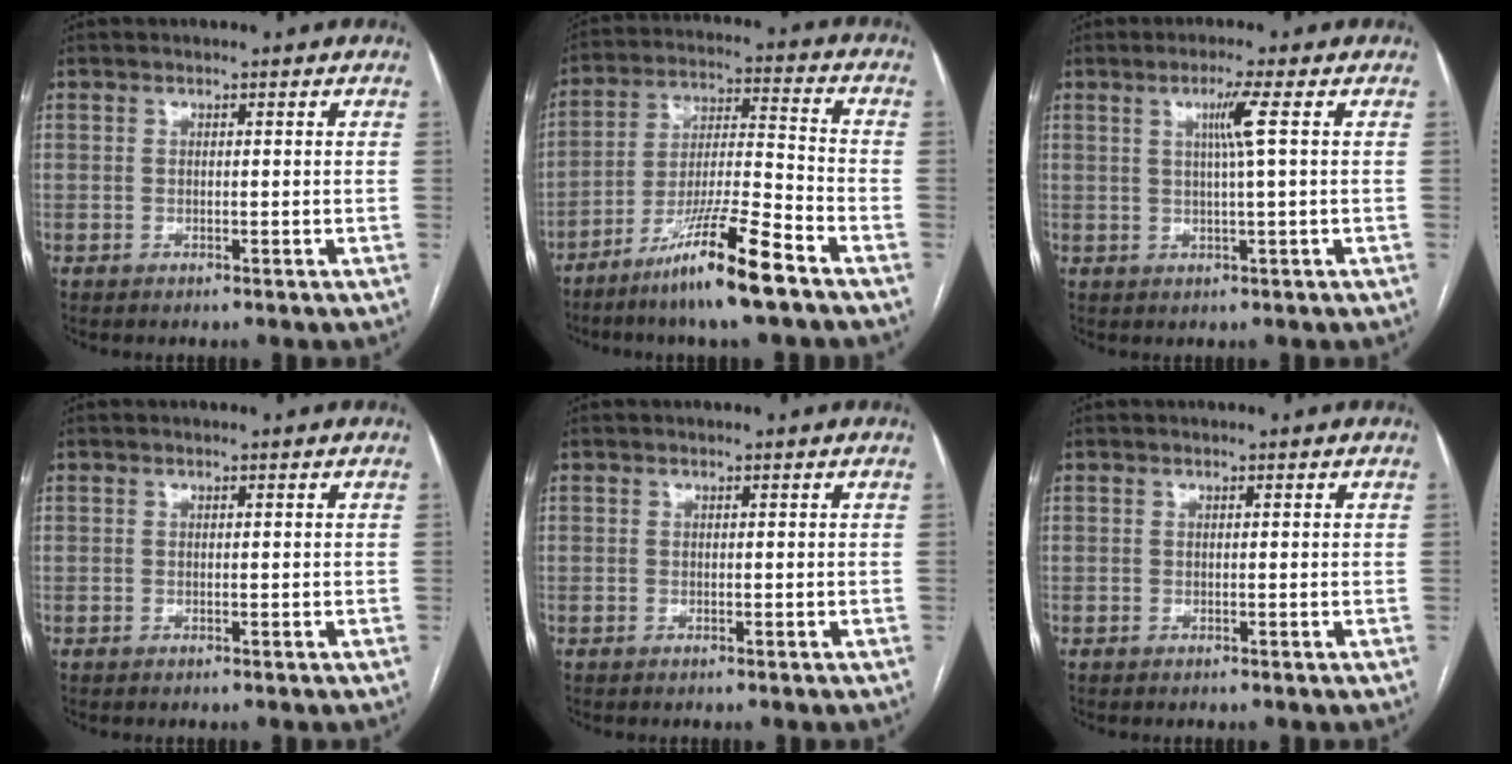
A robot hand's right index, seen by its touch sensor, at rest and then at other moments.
{"total": 13.5, "force": [-9.0, -0.2, 10.1], "torque": [-0.190, -0.025, -0.166]}
{"total": 3.8, "force": [1.0, -1.1, 3.5], "torque": [-0.069, -0.002, 0.020]}
{"total": 0.0}
{"total": 0.0}
{"total": 0.0}